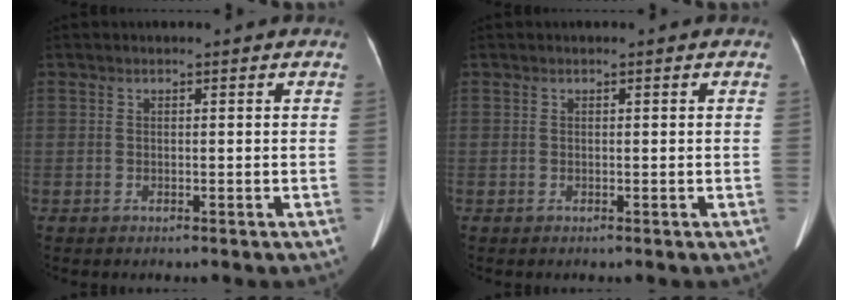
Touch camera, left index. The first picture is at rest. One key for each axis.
{"total": 0.0}